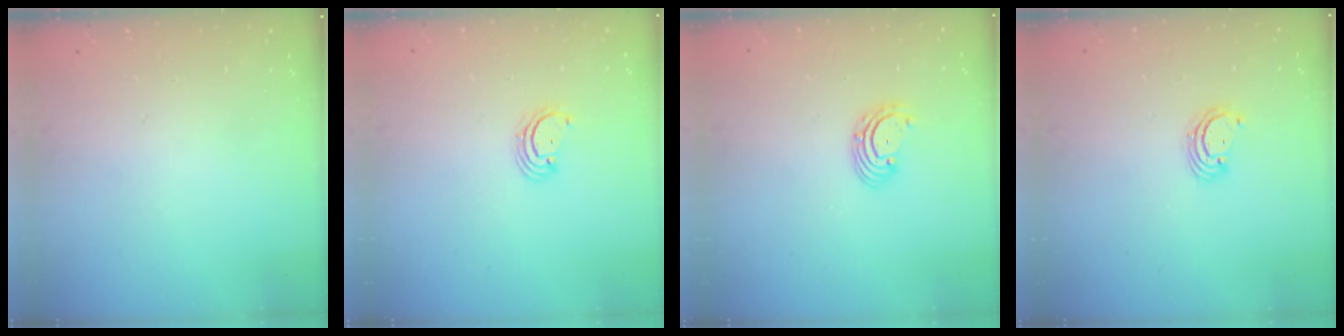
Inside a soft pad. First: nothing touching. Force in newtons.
{"total": 2.6, "press": 2.6, "slide": 0.3}
{"total": 2.7, "press": 2.7, "slide": 0.1}
{"total": 3.1, "press": 3.1, "slide": 0.3}